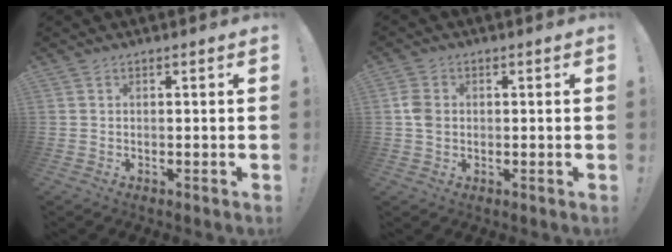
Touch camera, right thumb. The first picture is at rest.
{"total": 4.8, "force": [-0.1, 3.8, 2.9], "torque": [-0.062, 0.006, 0.000]}